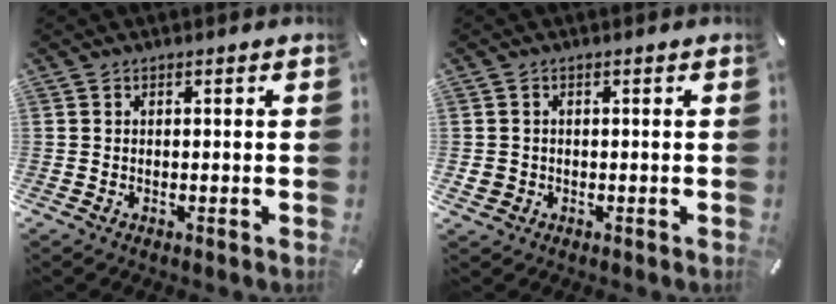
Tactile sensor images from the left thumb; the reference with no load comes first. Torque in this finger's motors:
{"motor_torque": [0.08, 0.46, -0.08, -0.15, -0.01]}